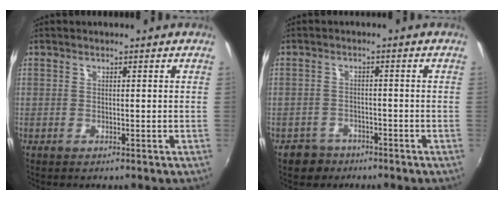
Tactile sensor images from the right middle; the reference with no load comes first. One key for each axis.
{"total": 4.3, "fx": -3.0, "fy": 3.0, "fz": 0.5, "tx": -0.027, "ty": 0.006, "tz": -0.048}